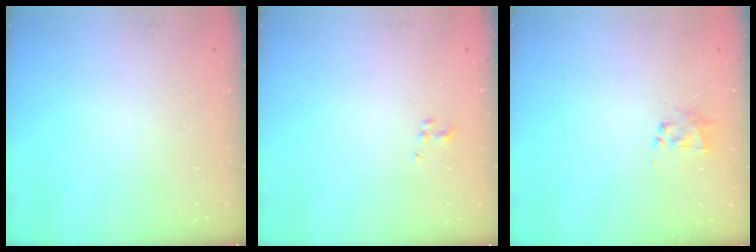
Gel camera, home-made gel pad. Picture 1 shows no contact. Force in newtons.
{"total": 1.3, "press": 1.2, "slide": 0.6}
{"total": 3.0, "press": 2.8, "slide": 1.1}